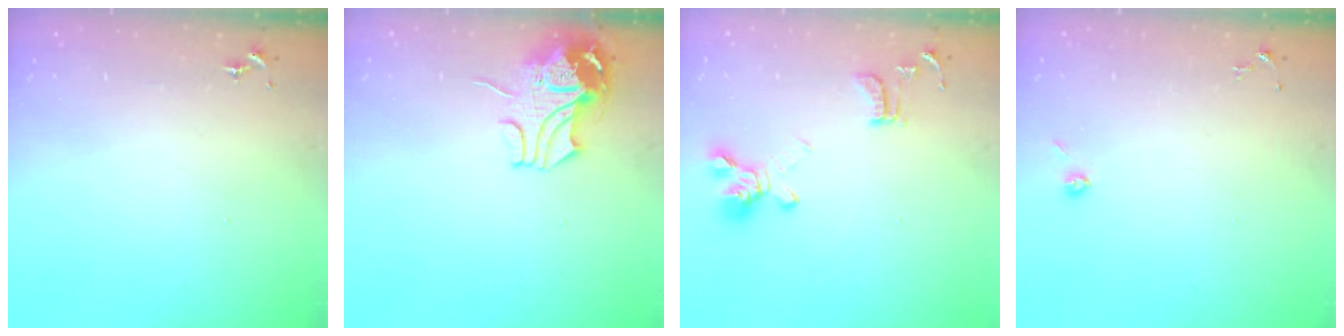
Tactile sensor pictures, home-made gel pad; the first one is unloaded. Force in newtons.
{"total": 10.0, "press": 9.9, "slide": 1.5}
{"total": 14.3, "press": 14.2, "slide": 1.5}
{"total": 3.9, "press": 3.8, "slide": 0.9}